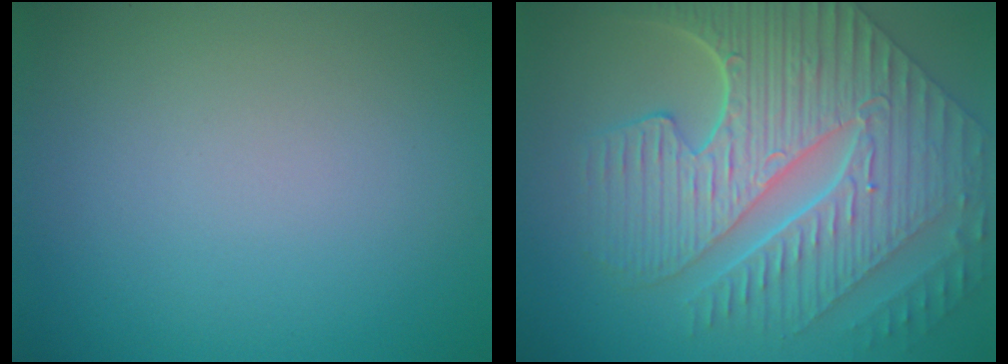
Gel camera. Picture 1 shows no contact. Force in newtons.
{"total": 10.4, "press": 7.3, "slide": 7.4}